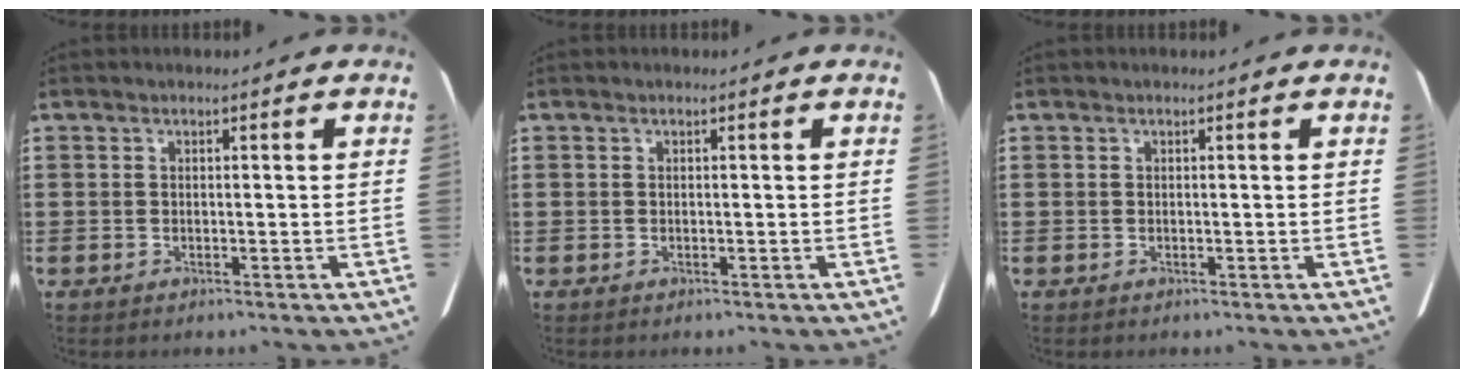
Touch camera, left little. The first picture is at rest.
{"total": 0.0}
{"total": 0.0}